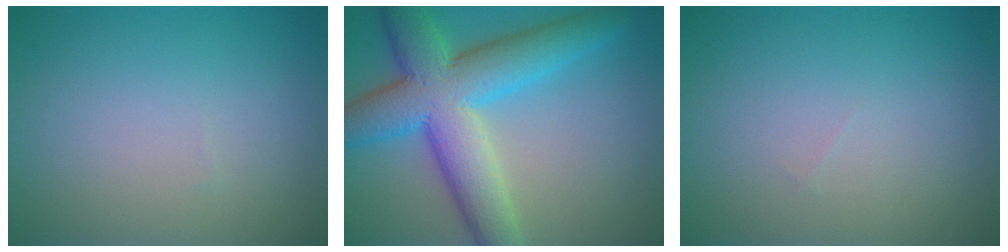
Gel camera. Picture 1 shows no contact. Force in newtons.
{"total": 10.3, "press": 10.3, "slide": 0.2}
{"total": 0.0}